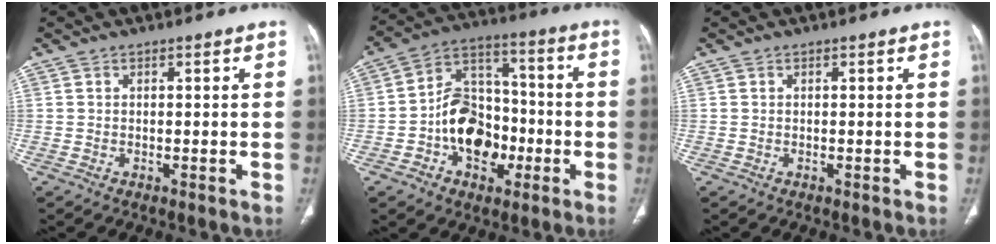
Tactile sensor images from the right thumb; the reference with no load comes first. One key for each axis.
{"total": 14.2, "fx": -3.9, "fy": 10.4, "fz": 8.9, "tx": -0.099, "ty": 0.045, "tz": -0.066}
{"total": 0.0}